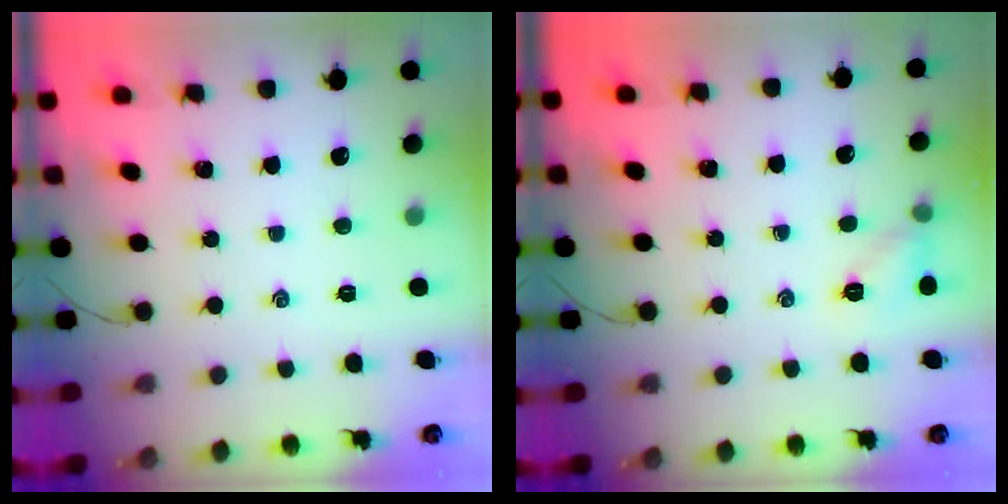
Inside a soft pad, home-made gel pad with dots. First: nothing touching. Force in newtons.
{"total": 6.4, "press": 6.3, "slide": 0.9}